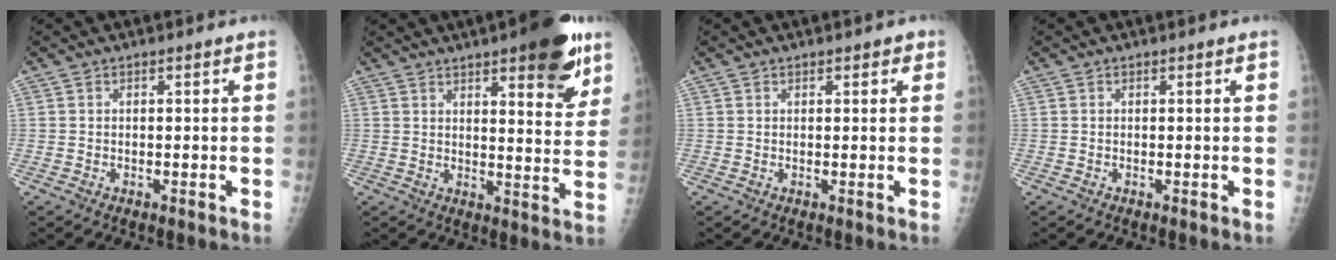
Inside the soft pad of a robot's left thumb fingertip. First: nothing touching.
{"total": 15.0, "force": [8.8, 4.5, 11.3], "torque": [-0.111, -0.041, 0.115]}
{"total": 1.5, "force": [1.0, 0.9, 0.7], "torque": [0.008, -0.002, 0.007]}
{"total": 0.0}